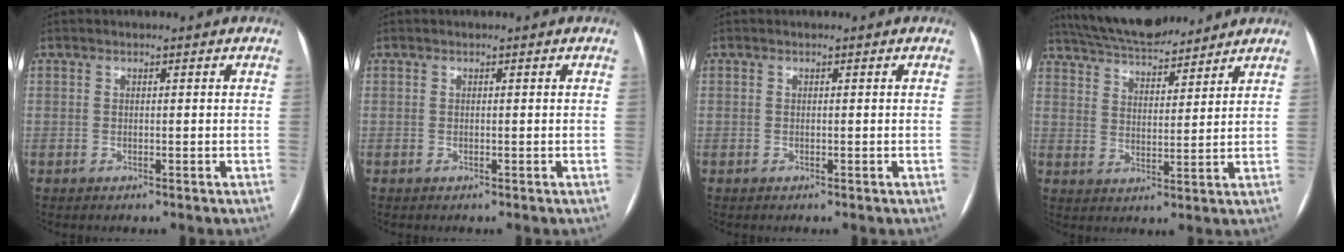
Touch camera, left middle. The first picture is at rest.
{"total": 0.0}
{"total": 0.0}
{"total": 13.3, "force": [12.1, 2.7, 4.9], "torque": [-0.088, 0.024, 0.202]}